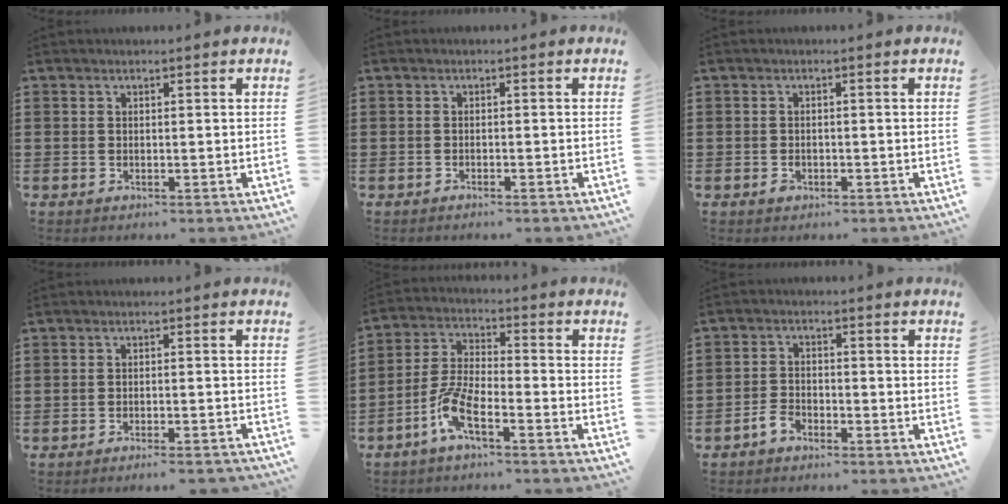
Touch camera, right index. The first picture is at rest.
{"total": 0.7, "force": [-0.7, 0.0, 0.1], "torque": [-0.004, -0.002, -0.014]}
{"total": 1.1, "force": [-0.6, 0.7, 0.6], "torque": [-0.014, -0.003, -0.010]}
{"total": 2.0, "force": [-1.9, -0.1, 0.5], "torque": [-0.010, 0.000, -0.038]}
{"total": 7.0, "force": [-4.5, 1.8, 5.1], "torque": [-0.139, -0.012, -0.094]}
{"total": 2.9, "force": [-2.3, 1.4, 1.1], "torque": [-0.030, 0.003, -0.048]}